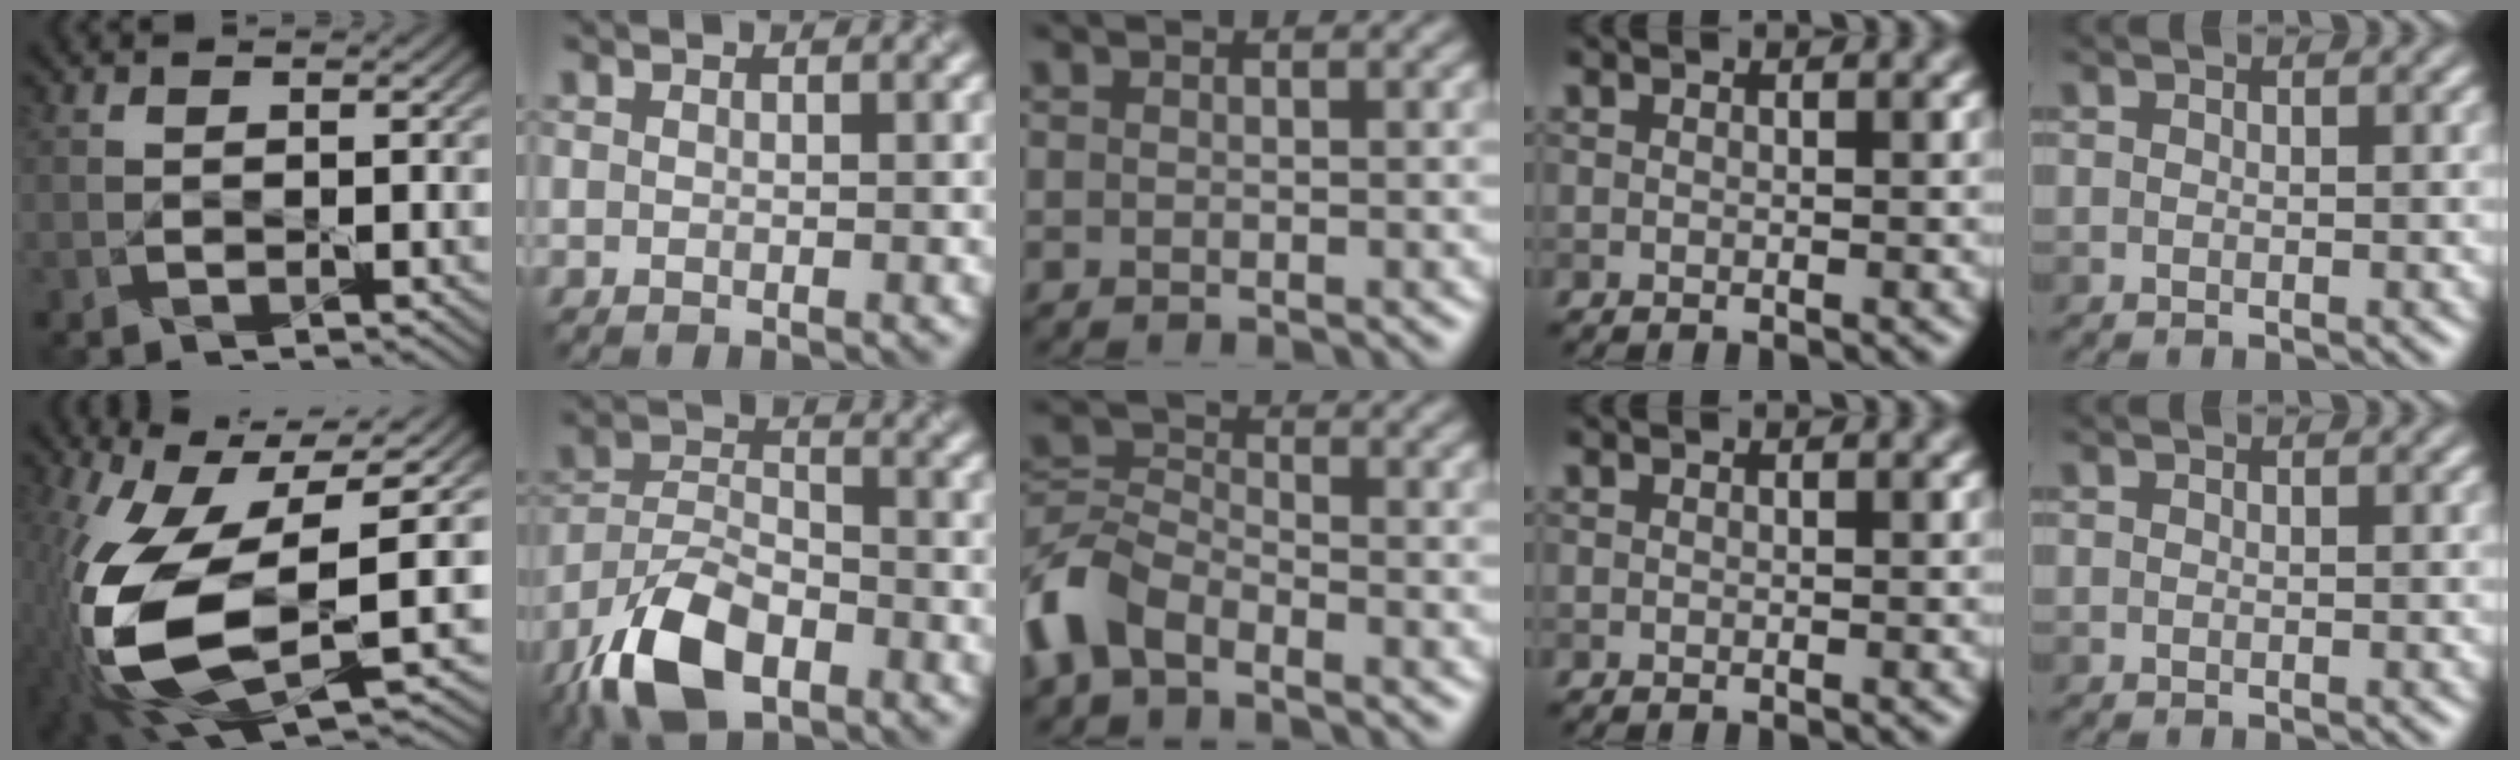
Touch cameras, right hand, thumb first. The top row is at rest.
{"thumb": {"total": 17.5, "force": [-3.0, 8.4, 15.1], "torque": [-0.345, -0.043, -0.039]}, "index": {"total": 8.8, "force": [-5.6, 4.0, 5.4], "torque": [-0.106, -0.001, -0.116]}, "middle": {"total": 5.9, "force": [-3.7, 3.2, 3.4], "torque": [-0.074, 0.001, -0.090]}}